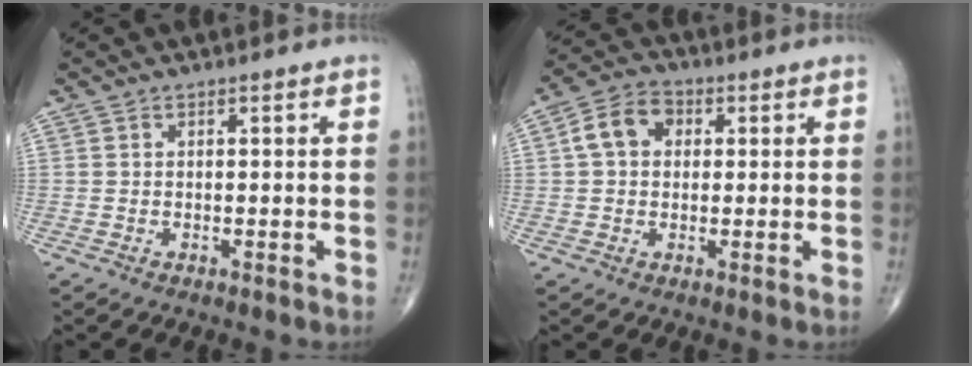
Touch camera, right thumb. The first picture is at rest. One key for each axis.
{"total": 6.9, "fx": 1.2, "fy": 5.2, "fz": 4.4, "tx": -0.071, "ty": 0.019, "tz": 0.012}